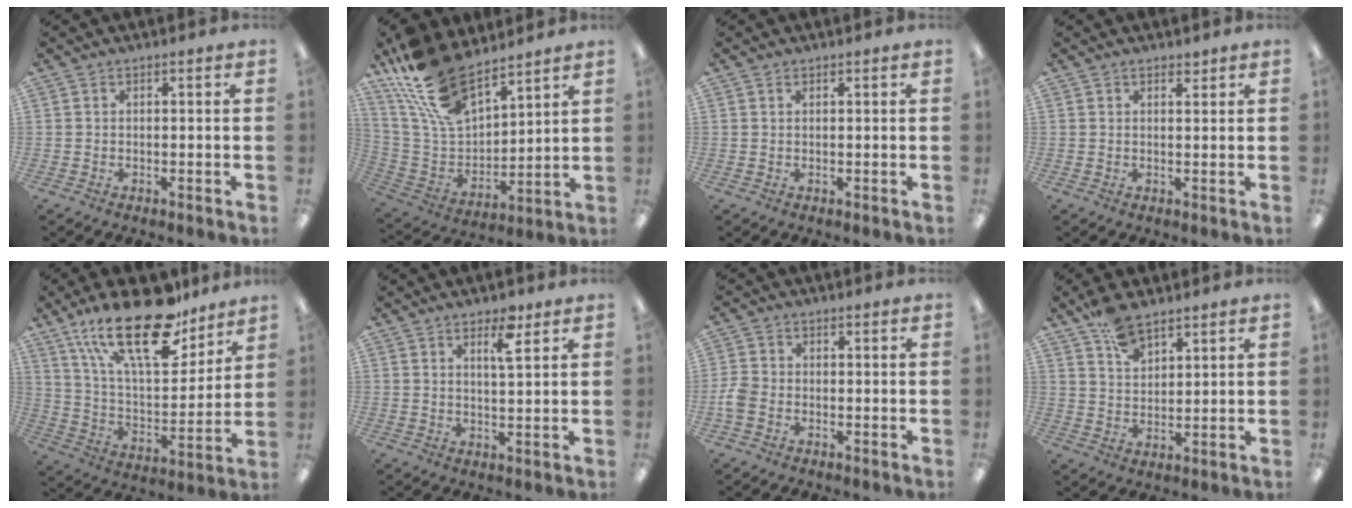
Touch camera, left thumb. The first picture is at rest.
{"total": 19.4, "force": [14.0, 8.7, 10.1], "torque": [-0.228, -0.069, 0.263]}
{"total": 0.6, "force": [0.4, 0.3, 0.3], "torque": [-0.007, 0.002, 0.007]}
{"total": 1.6, "force": [1.4, 0.7, 0.4], "torque": [-0.001, -0.005, 0.024]}
{"total": 25.0, "force": [16.5, 9.9, 15.8], "torque": [-0.277, -0.095, 0.282]}
{"total": 5.5, "force": [3.4, 1.6, 4.0], "torque": [-0.049, -0.013, 0.051]}
{"total": 3.8, "force": [-1.4, 2.8, 2.2], "torque": [-0.046, 0.006, -0.027]}
{"total": 7.7, "force": [5.7, 3.6, 3.7], "torque": [-0.072, -0.025, 0.106]}